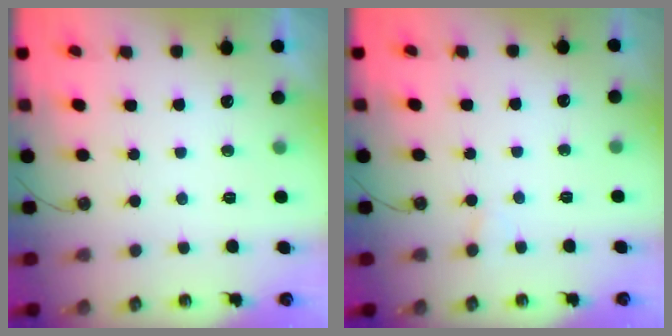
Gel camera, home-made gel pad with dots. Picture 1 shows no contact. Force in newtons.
{"total": 3.5, "press": 3.5, "slide": 0.3}